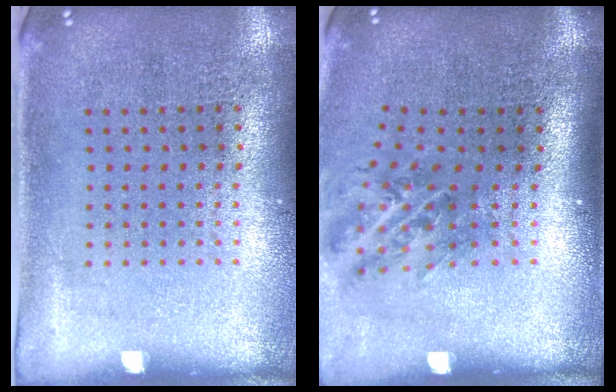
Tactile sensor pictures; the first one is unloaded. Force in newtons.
{"total": 1.3, "press": 1.1, "slide": 0.7}